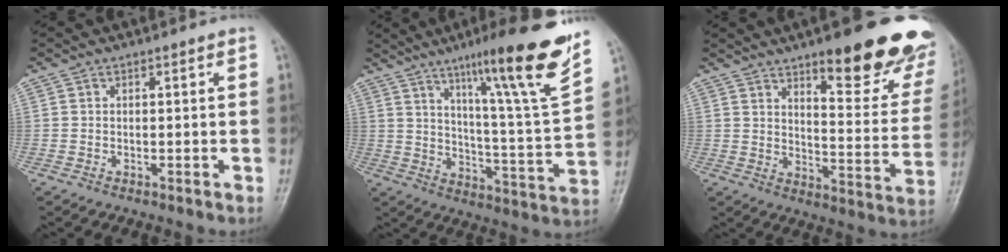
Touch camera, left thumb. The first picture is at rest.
{"total": 20.9, "force": [13.3, 1.1, 16.0], "torque": [-0.211, -0.066, 0.201]}
{"total": 22.3, "force": [14.7, 6.2, 15.6], "torque": [-0.155, -0.088, 0.196]}